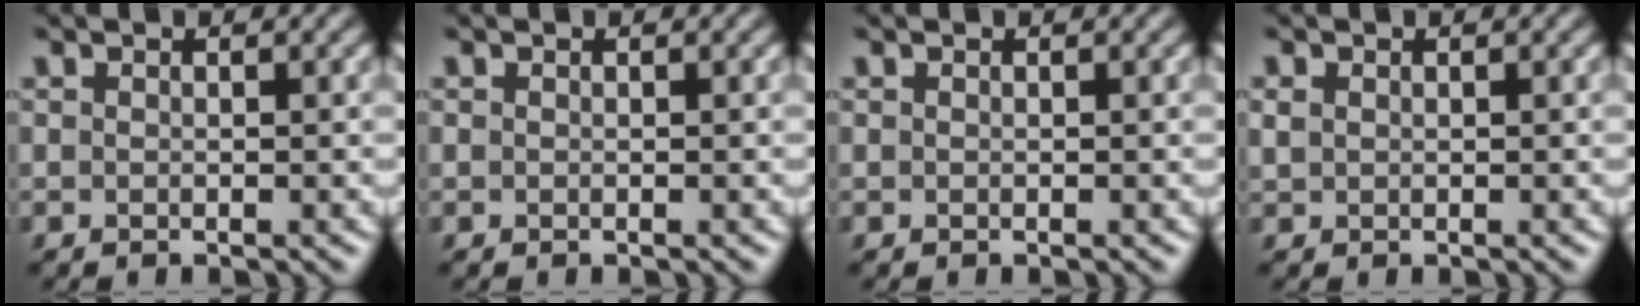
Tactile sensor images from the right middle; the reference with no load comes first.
{"total": 0.0}
{"total": 0.0}
{"total": 0.9, "force": [0.3, 0.8, 0.4], "torque": [-0.009, 0.000, 0.008]}